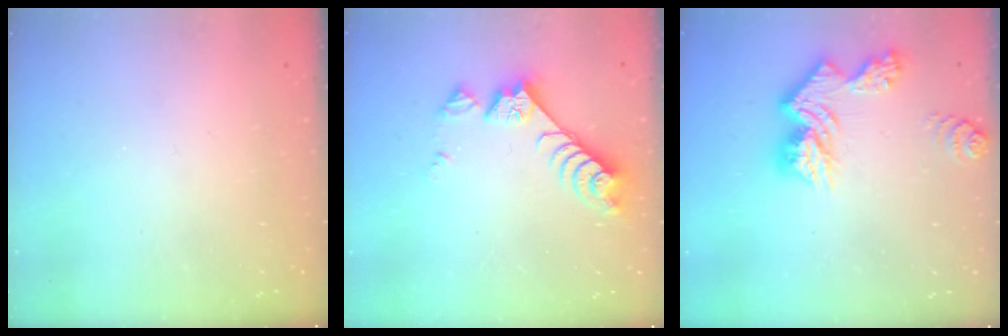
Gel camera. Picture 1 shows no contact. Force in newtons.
{"total": 8.8, "press": 8.8, "slide": 0.4}
{"total": 13.2, "press": 13.2, "slide": 1.1}